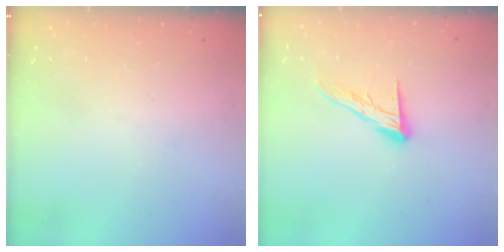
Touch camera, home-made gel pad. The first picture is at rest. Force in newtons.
{"total": 12.0, "press": 12.0, "slide": 1.0}